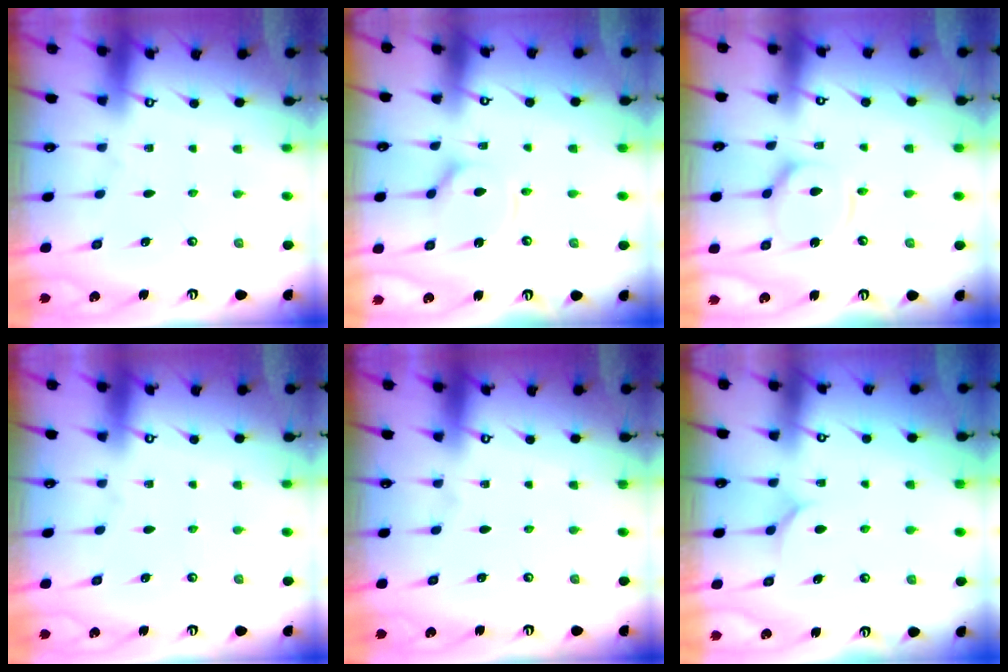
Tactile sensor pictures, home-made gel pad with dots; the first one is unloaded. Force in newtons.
{"total": 8.9, "press": 8.9, "slide": 0.9}
{"total": 11.2, "press": 11.2, "slide": 1.1}
{"total": 0.0}
{"total": 0.0}
{"total": 5.1, "press": 5.1, "slide": 0.5}